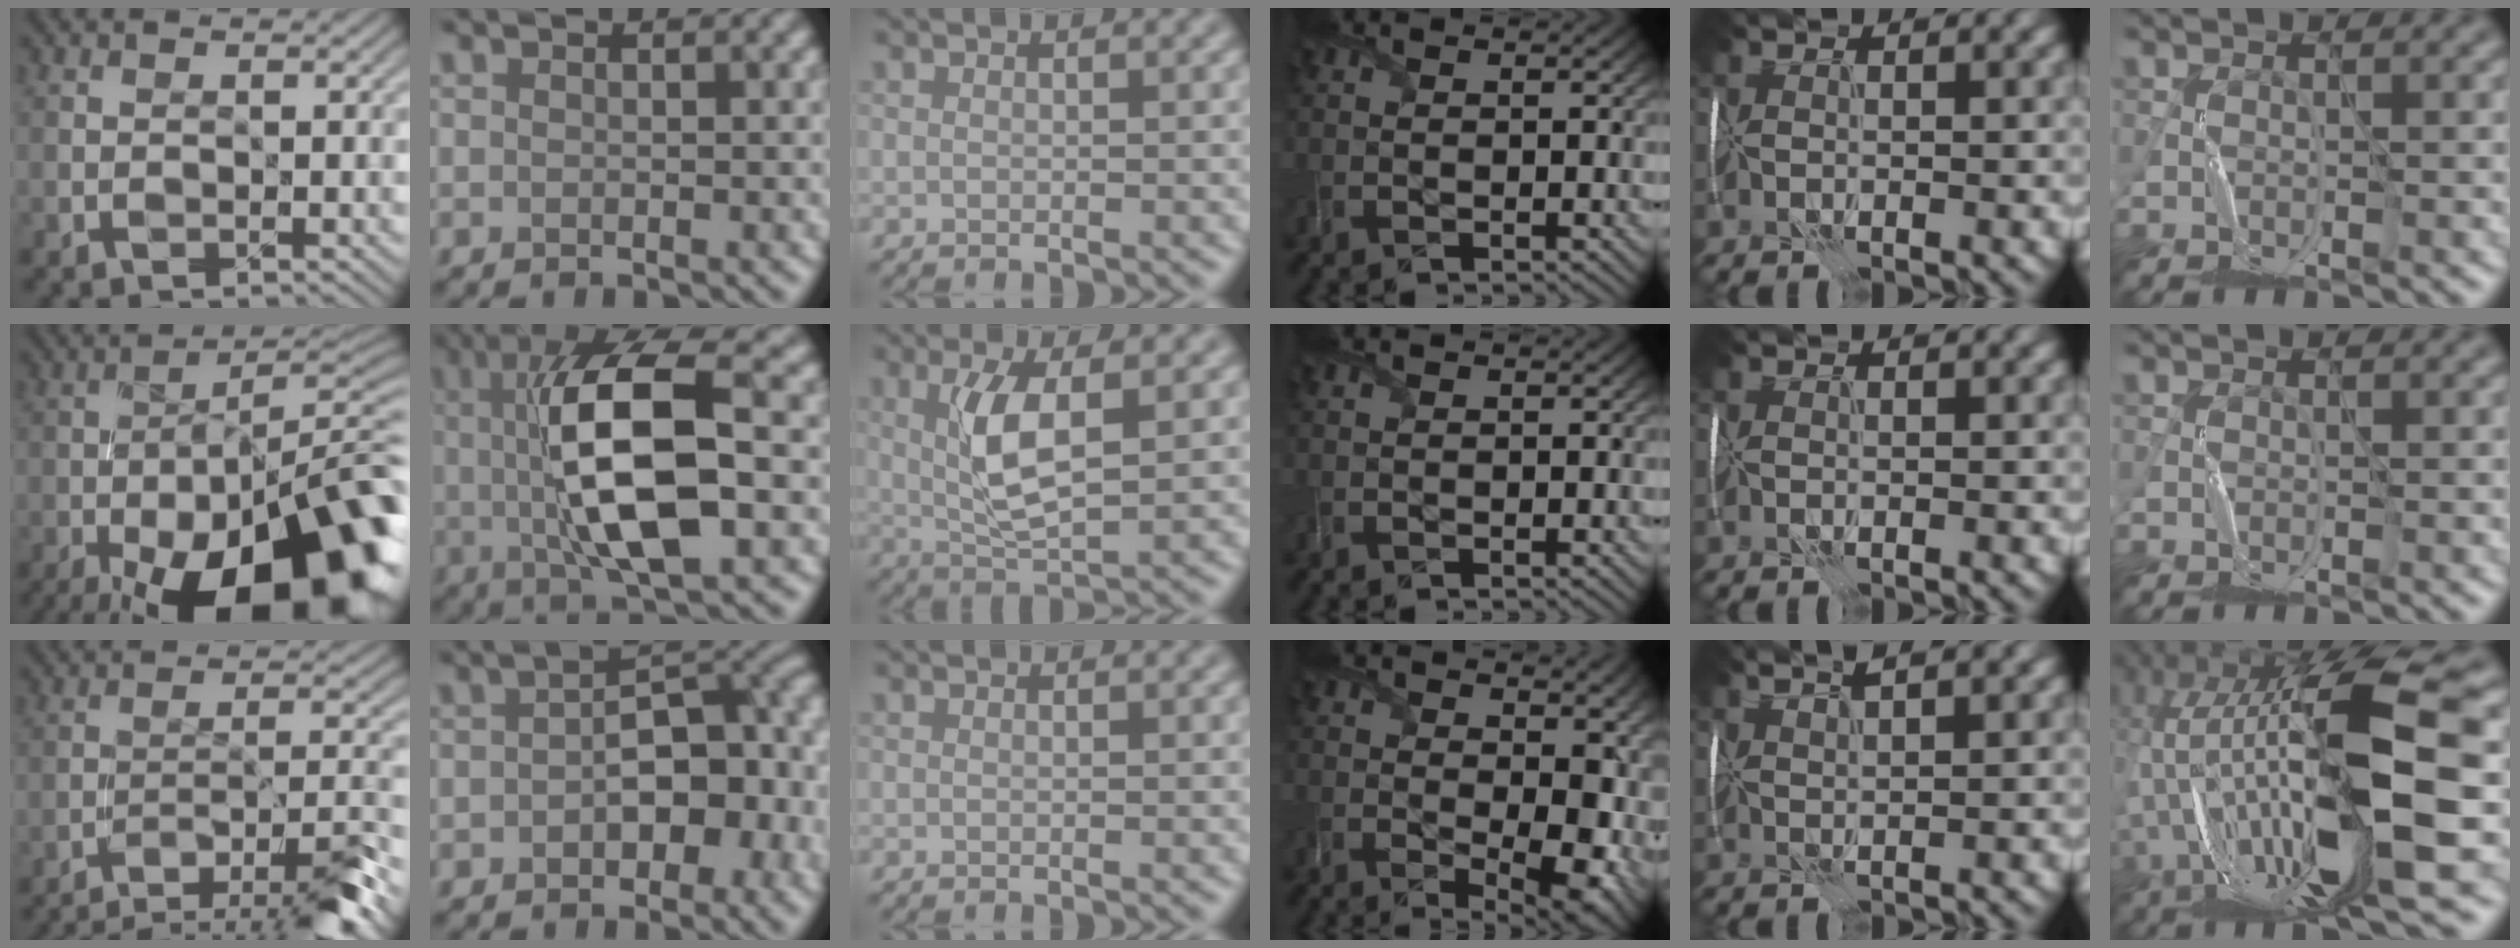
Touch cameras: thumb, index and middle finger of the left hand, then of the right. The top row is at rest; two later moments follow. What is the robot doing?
{"motion": "wrap", "object": "thread"}